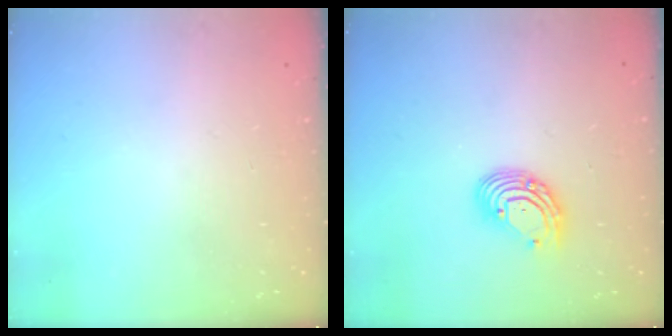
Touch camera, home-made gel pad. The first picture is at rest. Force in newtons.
{"total": 8.3, "press": 8.2, "slide": 0.7}